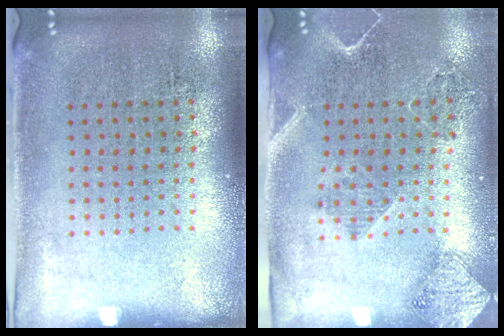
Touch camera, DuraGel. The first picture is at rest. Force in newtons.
{"total": 1.9, "press": 1.7, "slide": 0.8}